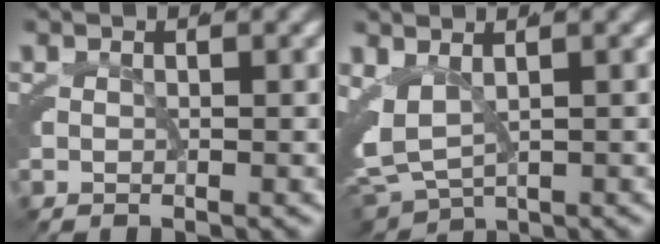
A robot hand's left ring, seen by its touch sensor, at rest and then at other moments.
{"total": 7.6, "force": [-0.7, 6.4, 4.0], "torque": [-0.134, -0.040, 0.001]}